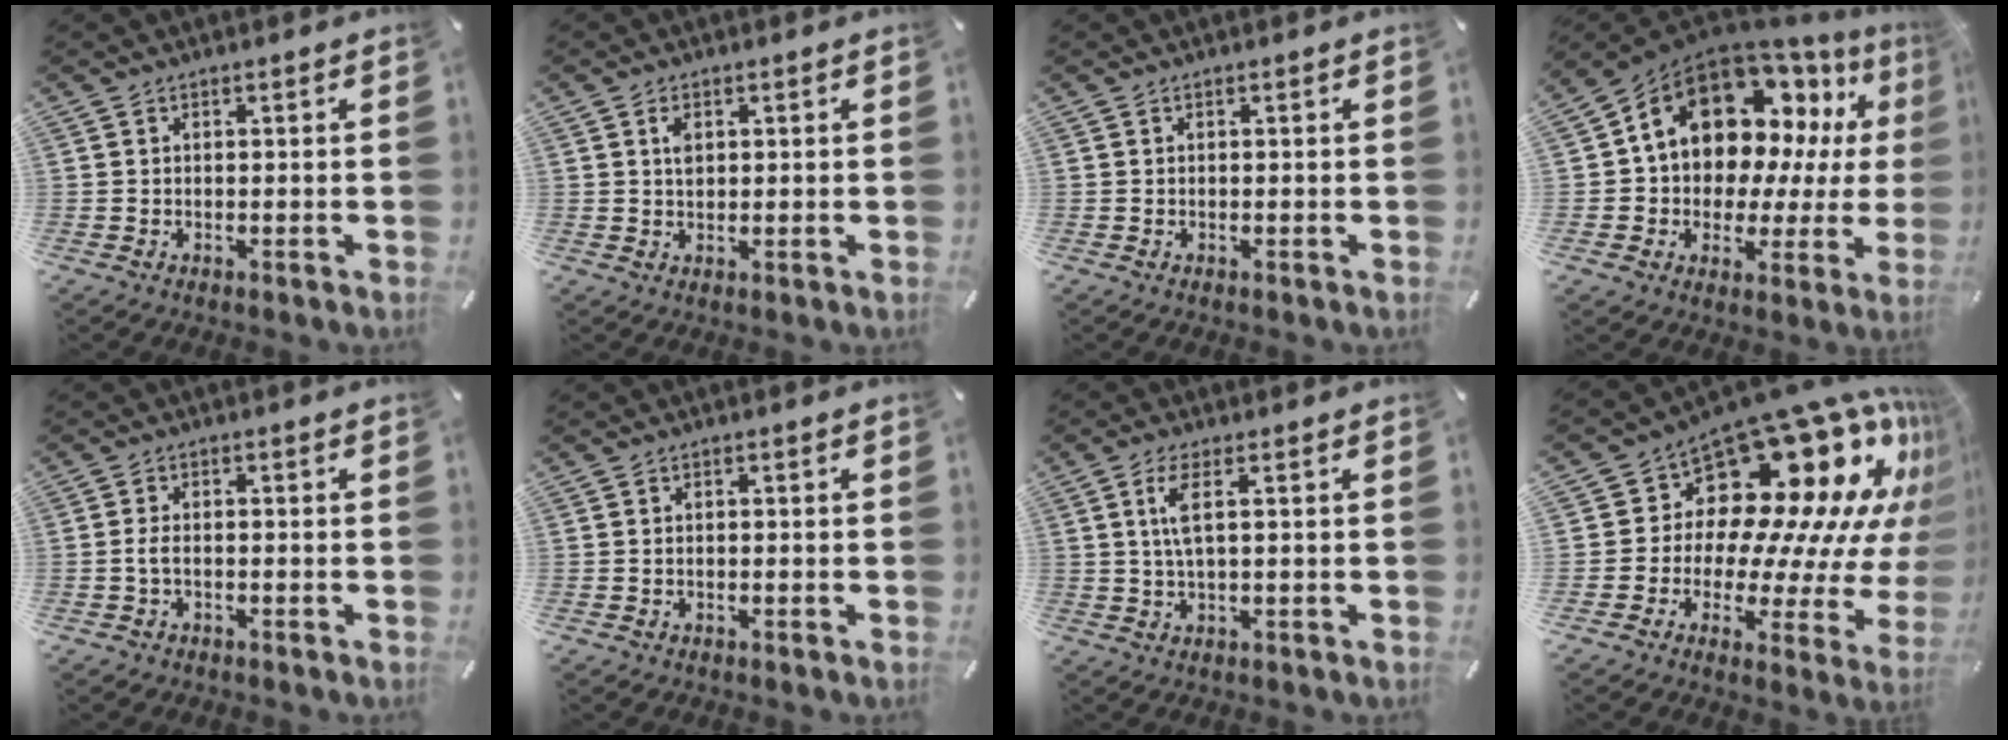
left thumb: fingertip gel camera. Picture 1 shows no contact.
{"total": 2.4, "force": [0.8, 1.6, 1.6], "torque": [-0.028, 0.001, 0.012]}
{"total": 0.0}
{"total": 16.5, "force": [8.7, 11.2, 8.4], "torque": [-0.152, -0.069, 0.156]}
{"total": 2.6, "force": [-0.8, 1.4, 2.1], "torque": [-0.051, 0.001, -0.018]}
{"total": 0.7, "force": [-0.2, 0.5, 0.4], "torque": [-0.009, 0.002, -0.006]}
{"total": 4.9, "force": [1.2, 1.3, 4.6], "torque": [-0.101, 0.000, 0.017]}
{"total": 18.6, "force": [12.7, 9.8, 9.3], "torque": [-0.118, -0.145, 0.219]}